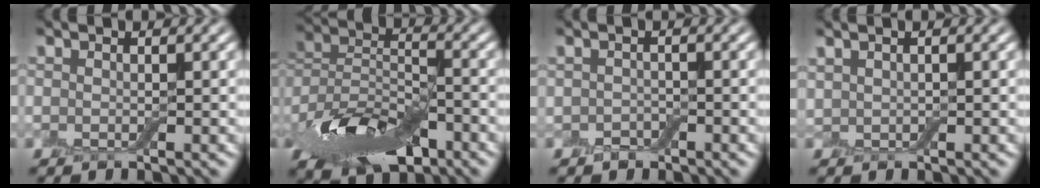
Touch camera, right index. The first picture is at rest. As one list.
[{"total": 9.8, "force": [-6.6, 5.0, 5.2], "torque": [-0.100, -0.003, -0.125]}, {"total": 1.2, "force": [-1.0, 0.7, 0.0], "torque": [-0.002, -0.002, -0.016]}, {"total": 0.9, "force": [0.8, 0.4, 0.1], "torque": [-0.002, 0.003, 0.020]}]